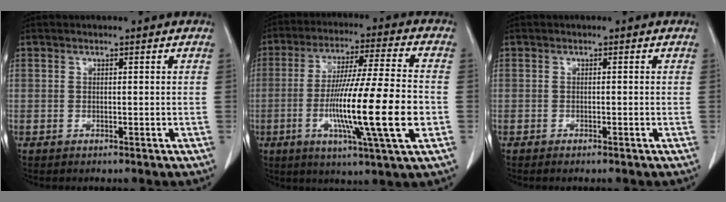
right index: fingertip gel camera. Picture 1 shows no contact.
{"total": 17.2, "force": [-3.8, -0.2, 16.7], "torque": [-0.299, -0.015, -0.071]}
{"total": 0.7, "force": [-0.5, 0.0, 0.4], "torque": [-0.010, -0.002, -0.009]}